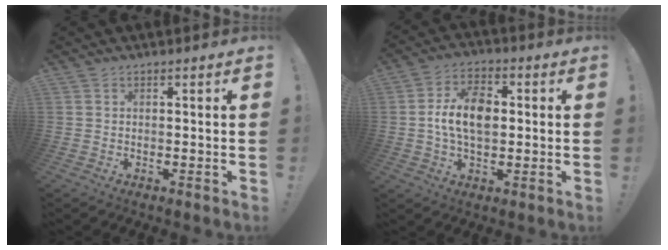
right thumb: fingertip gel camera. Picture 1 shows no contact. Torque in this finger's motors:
{"motor_torque": [0.20, 0.40, 0.05, -0.01, 0.01]}